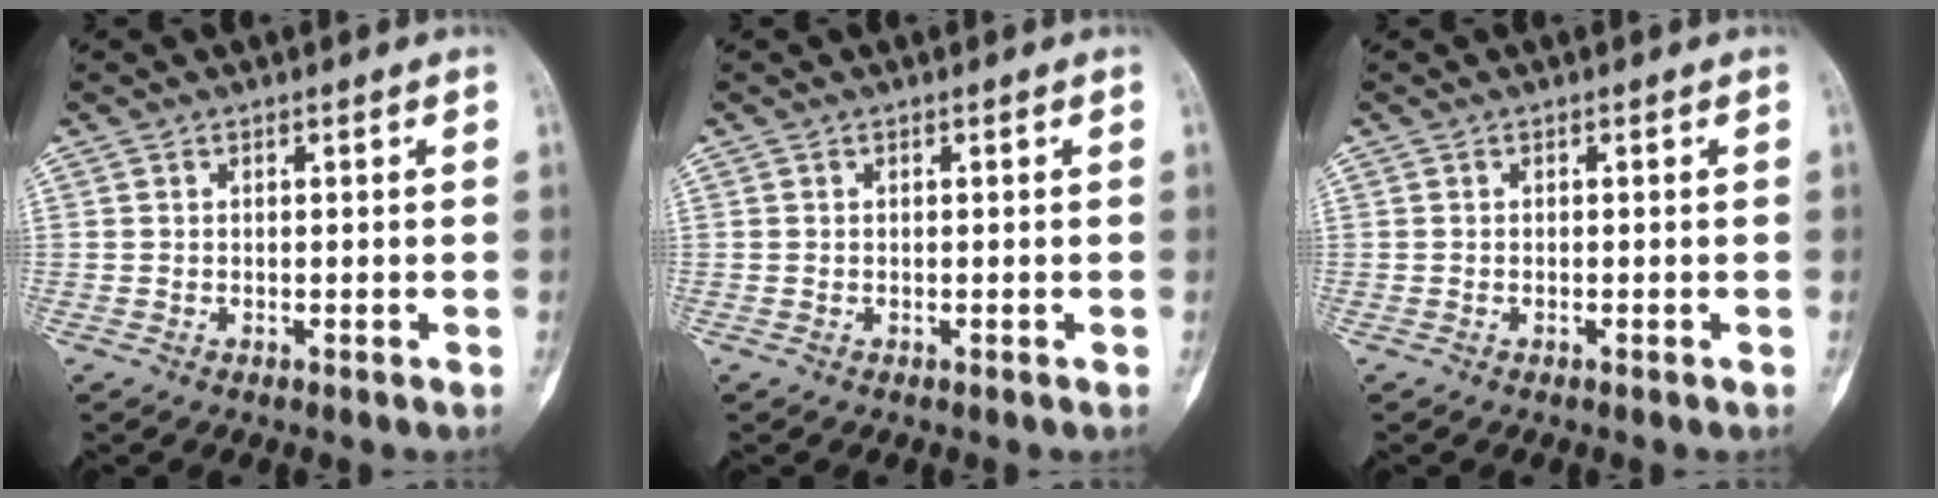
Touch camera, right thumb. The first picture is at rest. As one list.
[{"total": 0.0}, {"total": 0.0}]